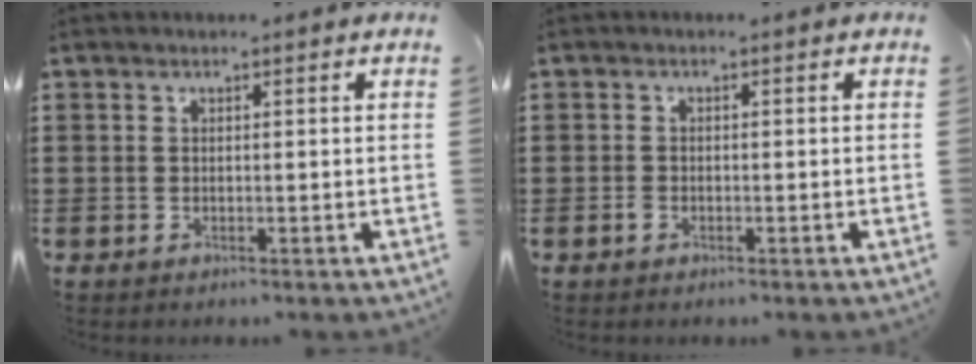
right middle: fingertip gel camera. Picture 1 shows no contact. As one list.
[{"total": 1.0, "force": [-0.6, 0.6, 0.6], "torque": [-0.021, -0.004, -0.014]}]